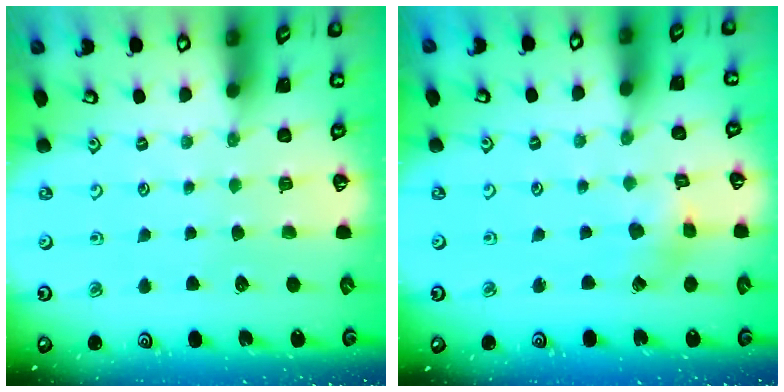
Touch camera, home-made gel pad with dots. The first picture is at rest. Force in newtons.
{"total": 2.6, "press": 2.6, "slide": 0.3}